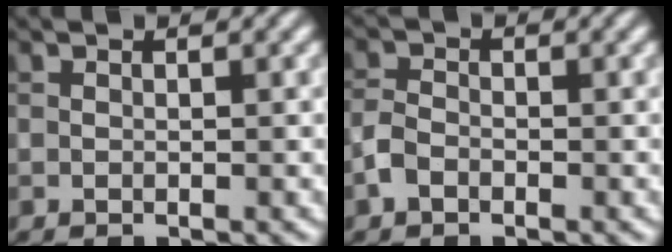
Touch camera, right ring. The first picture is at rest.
{"total": 1.9, "force": [-1.1, 1.2, 0.9], "torque": [-0.018, 0.005, -0.027]}